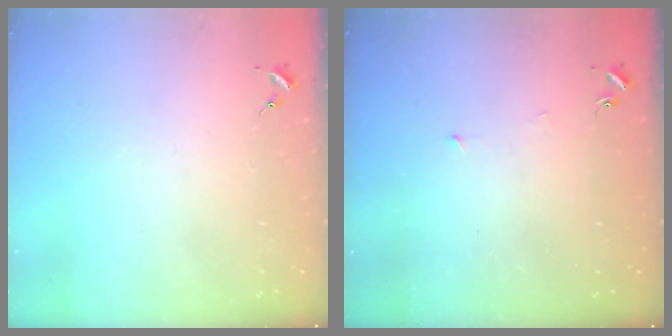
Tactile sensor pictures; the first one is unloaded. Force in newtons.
{"total": 3.3, "press": 3.3, "slide": 0.3}